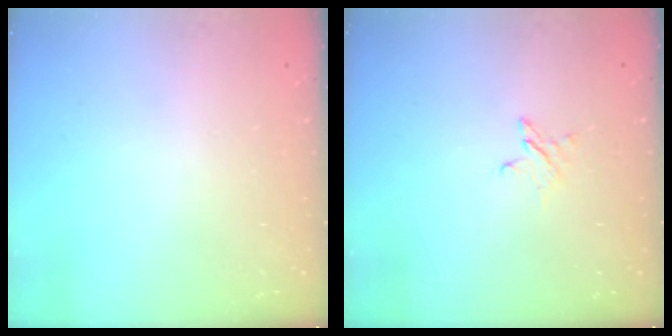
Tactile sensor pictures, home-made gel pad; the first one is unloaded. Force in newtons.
{"total": 2.7, "press": 2.7, "slide": 0.3}